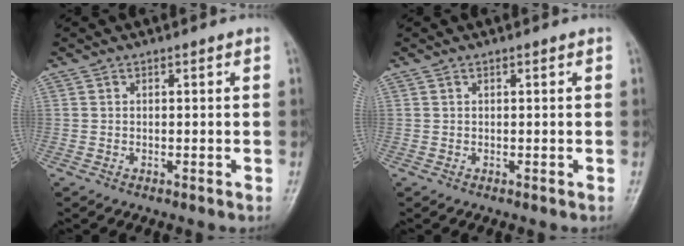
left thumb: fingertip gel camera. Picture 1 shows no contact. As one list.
[{"total": 0.0}]